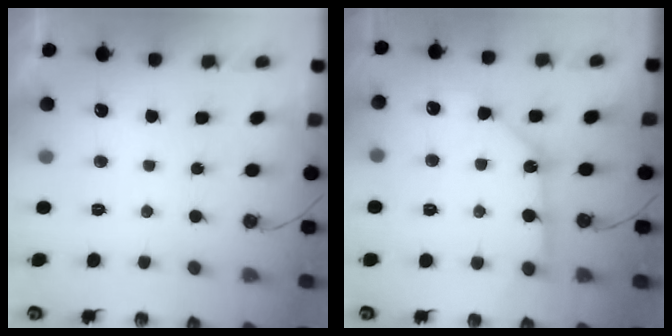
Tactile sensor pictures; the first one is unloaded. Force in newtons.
{"total": 10.5, "press": 10.4, "slide": 1.1}